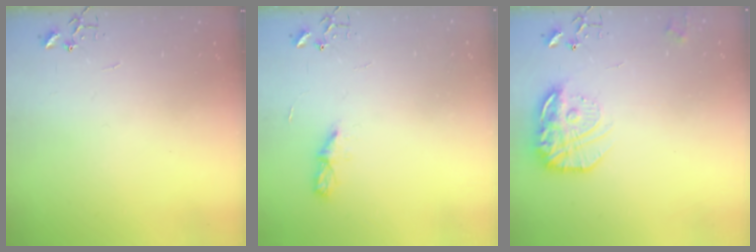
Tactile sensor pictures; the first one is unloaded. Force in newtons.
{"total": 5.1, "press": 5.0, "slide": 0.6}
{"total": 17.1, "press": 17.0, "slide": 1.2}